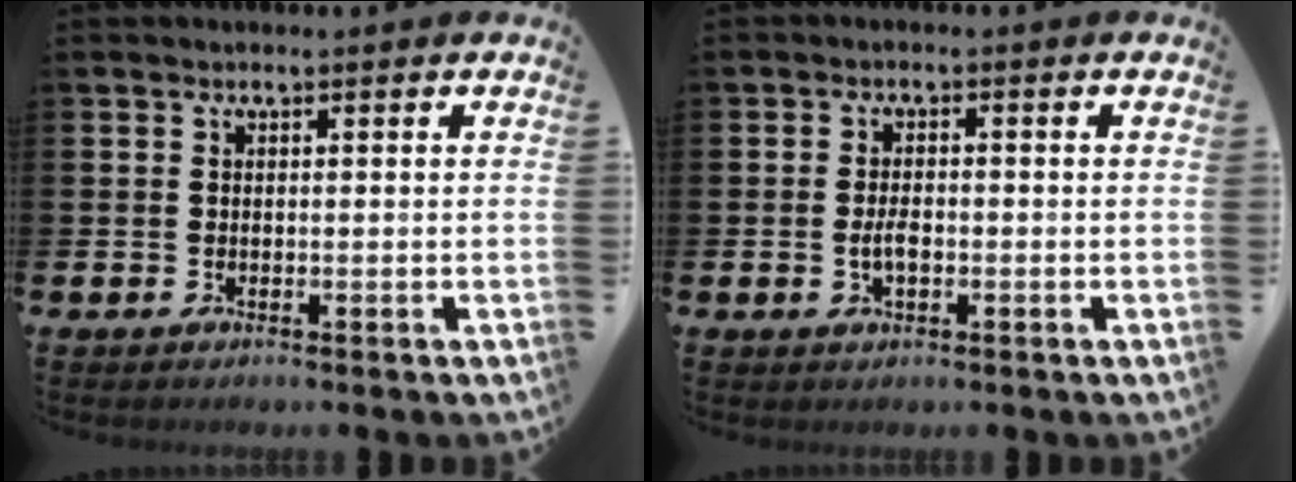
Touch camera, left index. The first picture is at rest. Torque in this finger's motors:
{"motor_torque": [0.18, -0.05, 0.10, 0.07]}